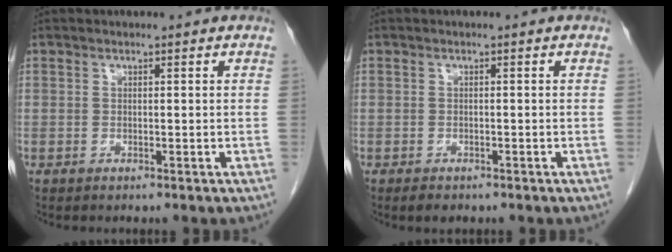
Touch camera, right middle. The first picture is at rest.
{"total": 1.0, "force": [-0.7, 0.7, 0.3], "torque": [-0.006, 0.001, -0.006]}